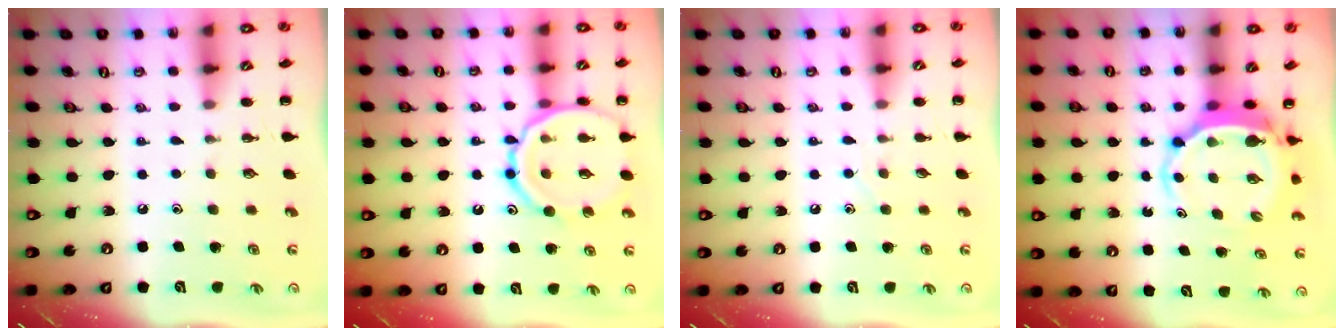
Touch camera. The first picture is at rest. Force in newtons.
{"total": 15.5, "press": 15.4, "slide": 1.0}
{"total": 2.3, "press": 2.3, "slide": 0.6}
{"total": 5.1, "press": 4.9, "slide": 1.2}